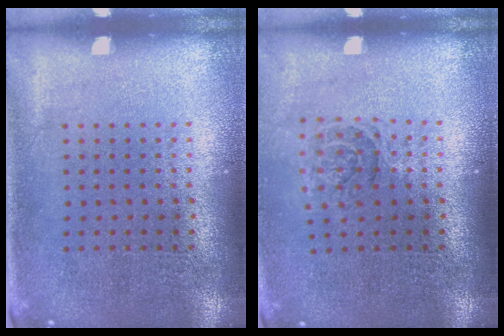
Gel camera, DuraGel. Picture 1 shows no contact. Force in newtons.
{"total": 1.4, "press": 1.1, "slide": 0.8}